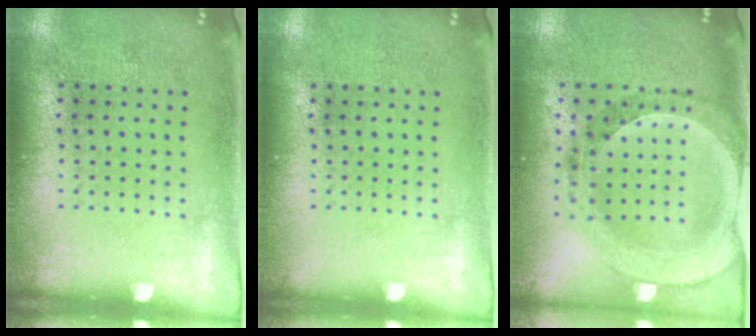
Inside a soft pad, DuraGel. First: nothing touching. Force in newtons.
{"total": 0.0}
{"total": 1.5, "press": 1.5, "slide": 0.4}